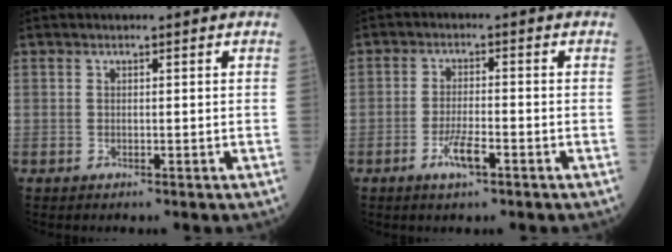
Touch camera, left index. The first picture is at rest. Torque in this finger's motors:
{"motor_torque": [0.77, 0.42, 0.08, 0.03]}